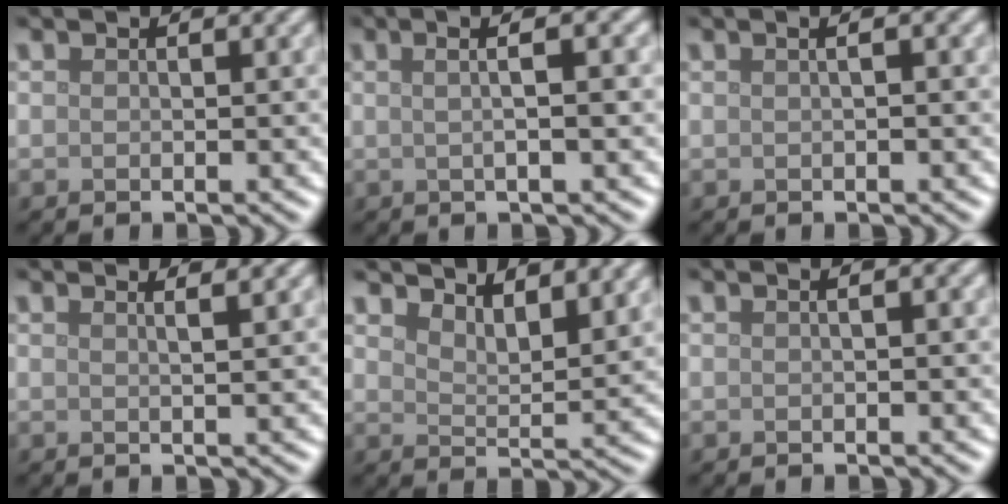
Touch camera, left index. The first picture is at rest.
{"total": 5.0, "force": [1.2, 1.9, 4.4], "torque": [-0.046, 0.019, -0.006]}
{"total": 1.9, "force": [0.6, 0.8, 1.6], "torque": [-0.007, 0.001, -0.008]}
{"total": 3.2, "force": [2.0, 1.4, 2.0], "torque": [-0.001, 0.022, -0.011]}
{"total": 5.2, "force": [4.4, 1.4, 2.3], "torque": [-0.039, 0.000, 0.066]}
{"total": 0.8, "force": [0.1, 0.2, 0.7], "torque": [-0.012, 0.002, -0.003]}